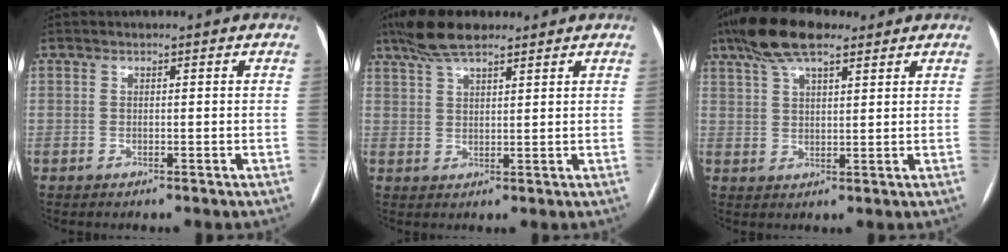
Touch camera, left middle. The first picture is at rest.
{"total": 7.4, "force": [5.7, 1.8, 4.3], "torque": [-0.088, 0.025, 0.104]}
{"total": 9.7, "force": [6.9, 2.8, 6.2], "torque": [-0.122, 0.029, 0.121]}